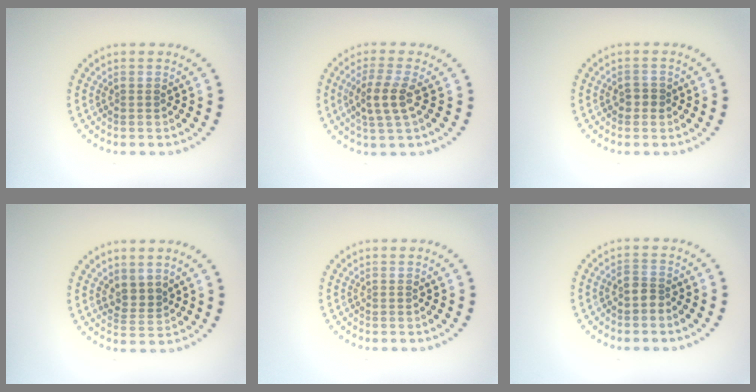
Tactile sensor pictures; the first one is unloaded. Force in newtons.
{"total": 2.9, "press": 2.5, "slide": 1.4}
{"total": 1.2, "press": 1.1, "slide": 0.4}
{"total": 1.9, "press": 1.3, "slide": 1.4}
{"total": 0.0}
{"total": 1.6, "press": 1.3, "slide": 0.9}